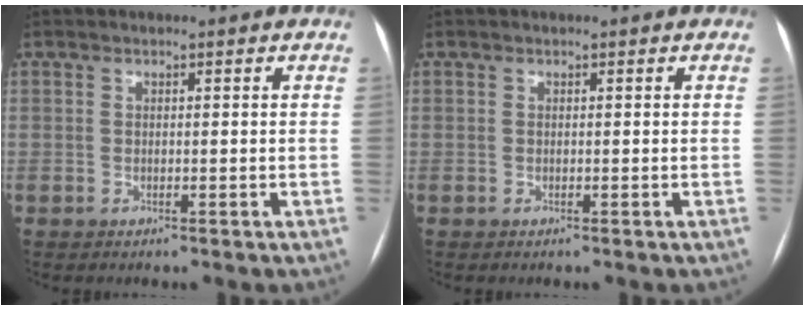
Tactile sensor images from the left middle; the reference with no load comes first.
{"total": 0.0}